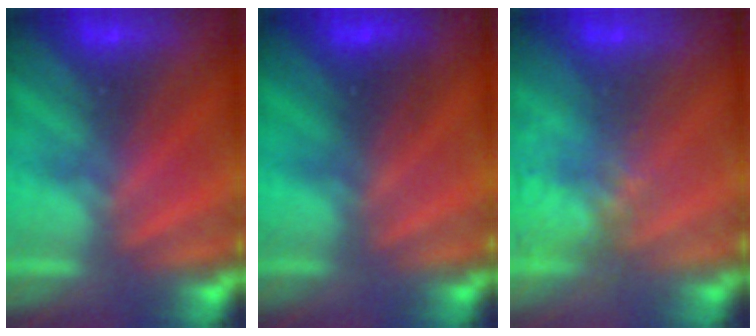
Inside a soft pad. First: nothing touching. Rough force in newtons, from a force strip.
{"total": 2.7}
{"total": 4.5}